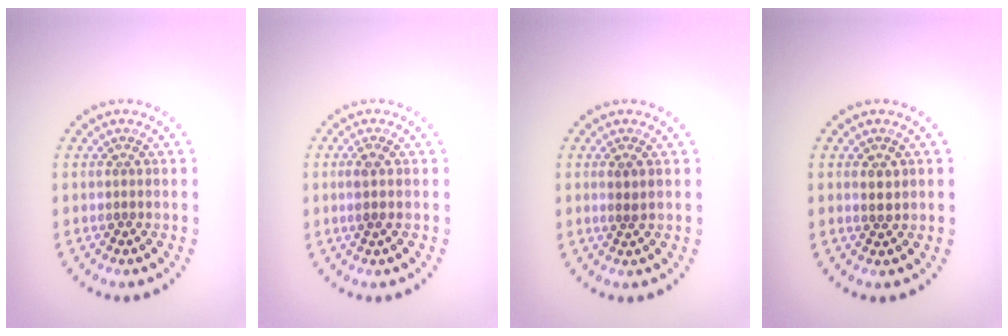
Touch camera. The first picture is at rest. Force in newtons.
{"total": 1.1, "press": 0.8, "slide": 0.7}
{"total": 0.9, "press": 0.6, "slide": 0.6}
{"total": 1.1, "press": 1.1, "slide": 0.4}